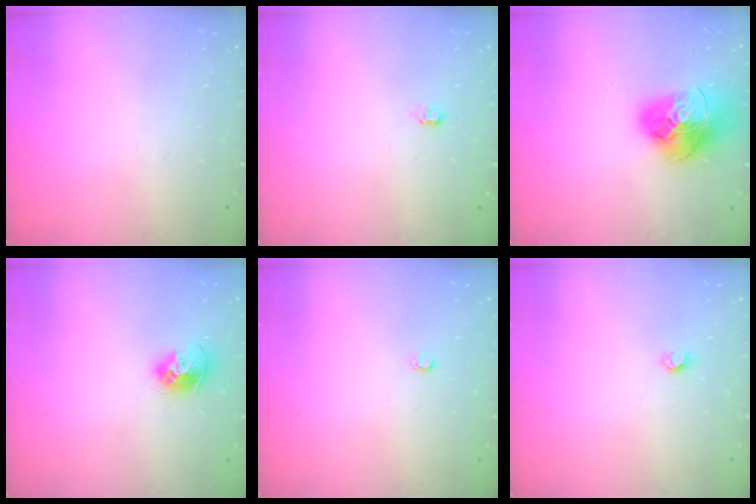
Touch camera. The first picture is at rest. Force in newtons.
{"total": 3.9, "press": 3.8, "slide": 0.8}
{"total": 18.4, "press": 18.3, "slide": 1.9}
{"total": 8.9, "press": 8.8, "slide": 1.2}
{"total": 2.6, "press": 2.6, "slide": 0.4}
{"total": 3.2, "press": 3.2, "slide": 0.3}